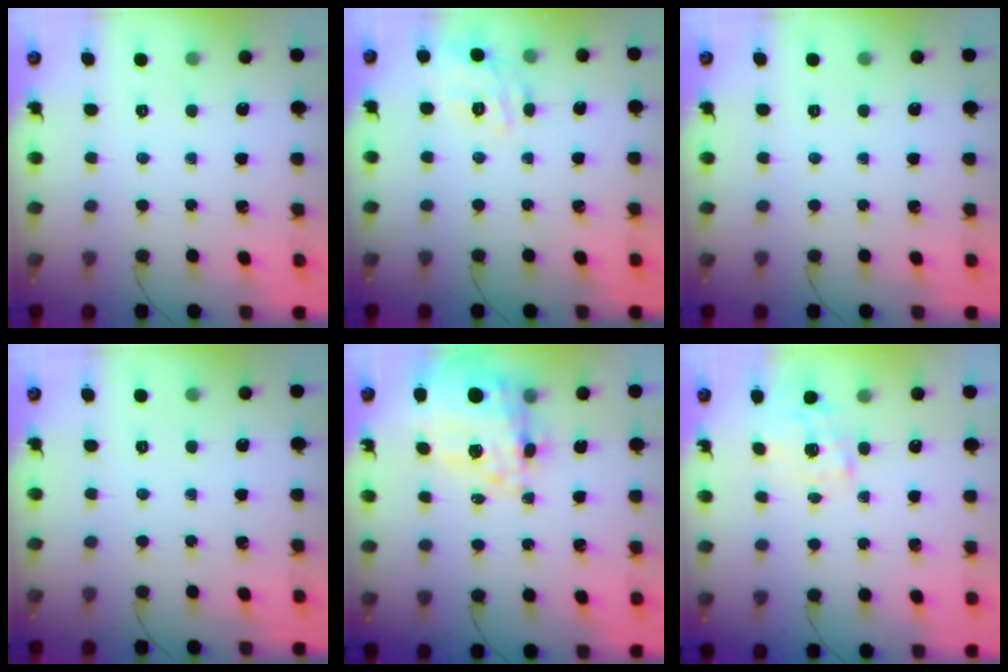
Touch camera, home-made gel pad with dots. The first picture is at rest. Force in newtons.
{"total": 11.3, "press": 11.3, "slide": 0.8}
{"total": 0.0}
{"total": 0.0}
{"total": 13.9, "press": 13.2, "slide": 4.3}
{"total": 1.1, "press": 1.0, "slide": 0.5}